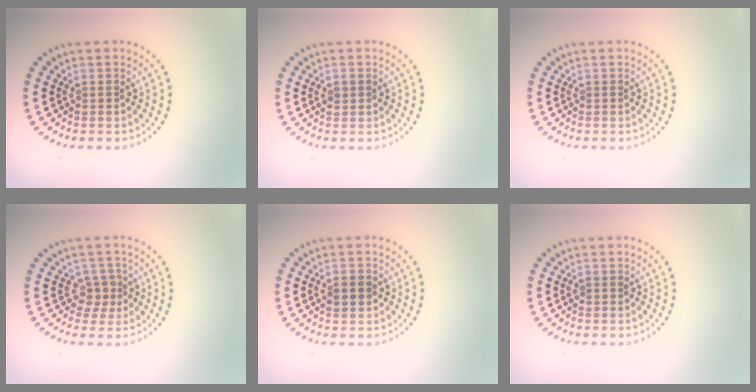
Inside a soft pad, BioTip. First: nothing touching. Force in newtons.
{"total": 0.9, "press": 0.9, "slide": 0.1}
{"total": 0.0}
{"total": 1.9, "press": 1.5, "slide": 1.1}
{"total": 2.0, "press": 2.0, "slide": 0.2}
{"total": 0.5, "press": 0.5, "slide": 0.1}